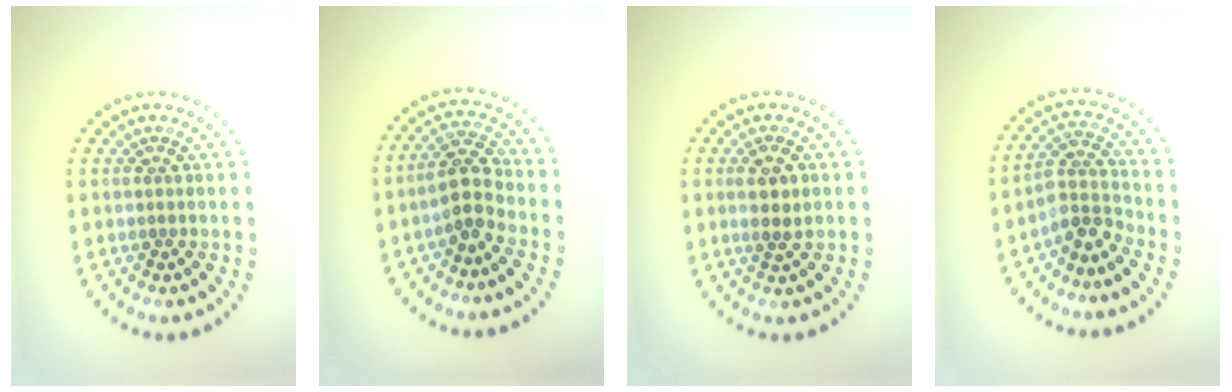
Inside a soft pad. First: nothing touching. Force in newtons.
{"total": 2.8, "press": 2.6, "slide": 1.2}
{"total": 2.3, "press": 2.2, "slide": 0.7}
{"total": 3.1, "press": 2.2, "slide": 2.1}